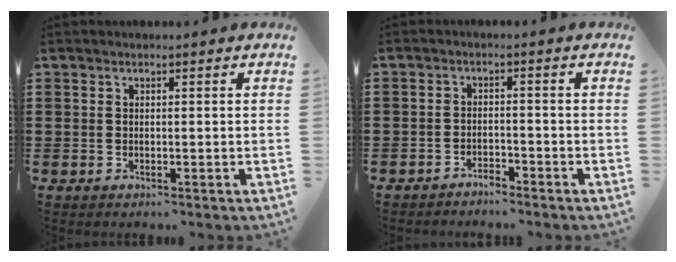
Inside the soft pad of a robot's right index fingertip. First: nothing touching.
{"total": 2.2, "force": [-2.2, 0.2, 0.0], "torque": [-0.008, 0.003, -0.047]}